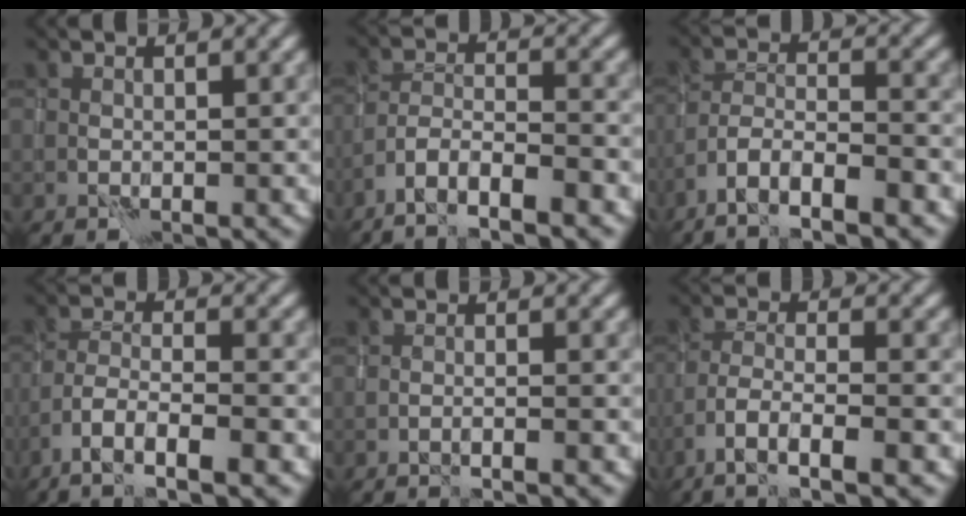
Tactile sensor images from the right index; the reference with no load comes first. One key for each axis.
{"total": 5.1, "fx": -4.0, "fy": 0.7, "fz": 3.1, "tx": -0.054, "ty": 0.003, "tz": -0.073}
{"total": 5.7, "fx": -4.3, "fy": 1.1, "fz": 3.7, "tx": -0.064, "ty": 0.004, "tz": -0.078}
{"total": 5.8, "fx": -3.9, "fy": 1.2, "fz": 4.2, "tx": -0.076, "ty": 0.002, "tz": -0.070}
{"total": 1.2, "fx": -0.8, "fy": -0.4, "fz": 0.8, "tx": -0.019, "ty": 0.017, "tz": -0.012}
{"total": 5.3, "fx": -3.4, "fy": 0.9, "fz": 3.9, "tx": -0.074, "ty": 0.003, "tz": -0.061}